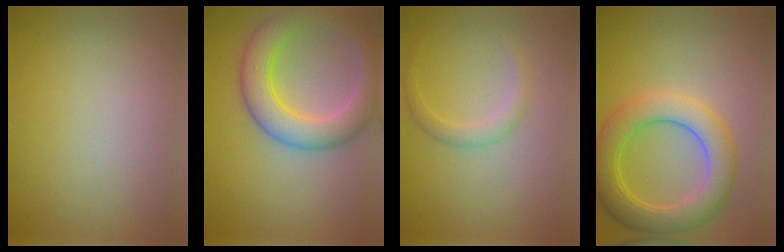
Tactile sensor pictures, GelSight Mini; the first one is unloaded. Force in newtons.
{"total": 6.7, "press": 6.7, "slide": 0.2}
{"total": 1.7, "press": 1.7, "slide": 0.1}
{"total": 6.1, "press": 6.1, "slide": 0.2}